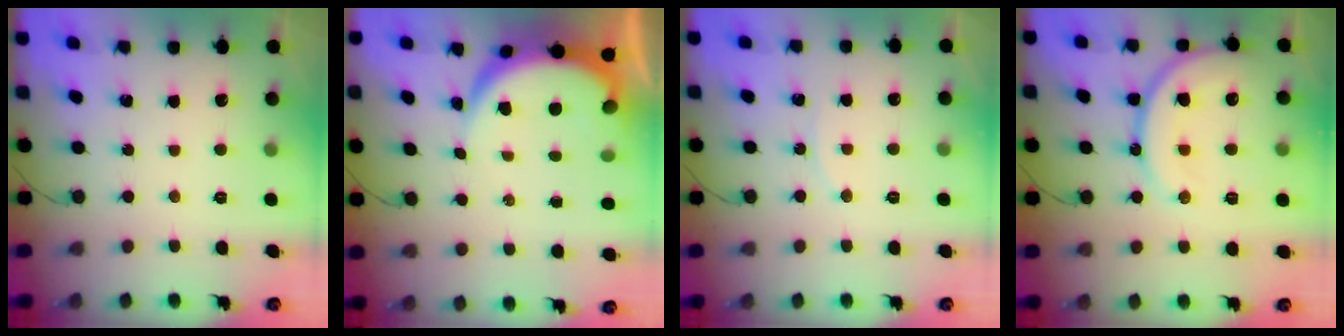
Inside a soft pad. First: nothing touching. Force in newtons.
{"total": 7.3, "press": 7.2, "slide": 0.9}
{"total": 5.0, "press": 5.0, "slide": 0.6}
{"total": 16.8, "press": 16.4, "slide": 3.7}